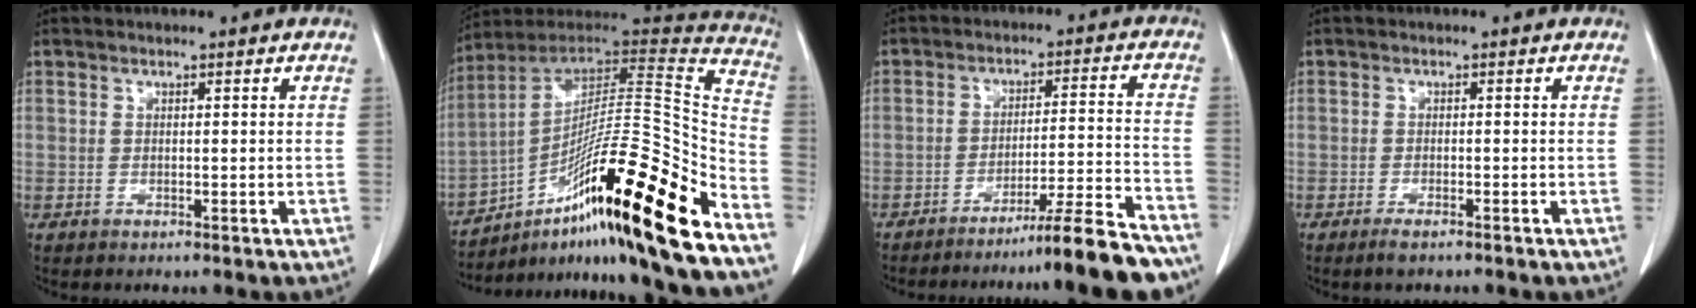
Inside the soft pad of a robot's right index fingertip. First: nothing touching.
{"total": 29.5, "force": [-17.2, 1.3, 23.9], "torque": [-0.303, 0.012, -0.287]}
{"total": 13.4, "force": [-11.4, -1.4, 7.0], "torque": [-0.072, 0.012, -0.173]}
{"total": 1.7, "force": [-1.4, 0.3, 1.0], "torque": [-0.022, -0.002, -0.022]}